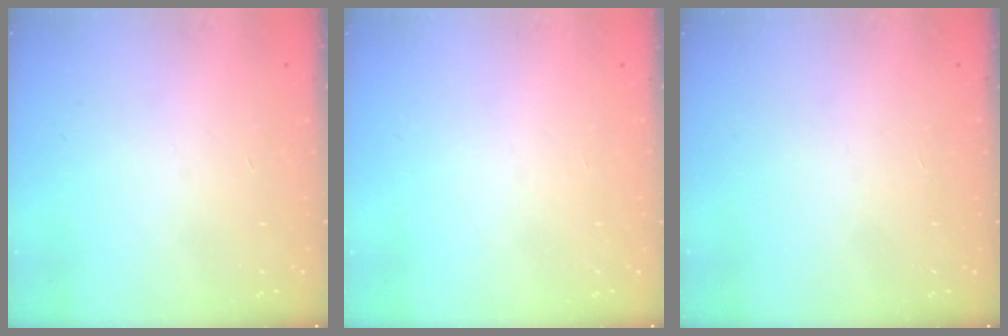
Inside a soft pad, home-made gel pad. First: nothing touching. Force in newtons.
{"total": 0.0}
{"total": 0.0}